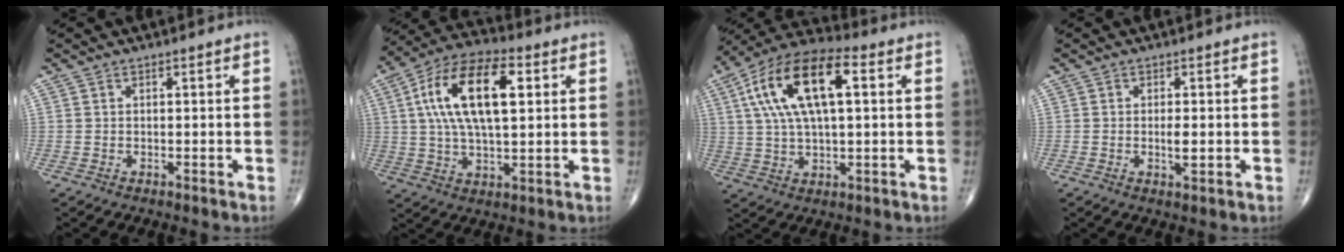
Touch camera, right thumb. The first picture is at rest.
{"total": 17.7, "force": [4.2, 8.0, 15.2], "torque": [-0.275, 0.018, 0.068]}
{"total": 17.9, "force": [4.6, 7.7, 15.5], "torque": [-0.286, 0.025, 0.074]}
{"total": 2.6, "force": [-0.2, 0.7, 2.4], "torque": [-0.046, -0.005, -0.004]}